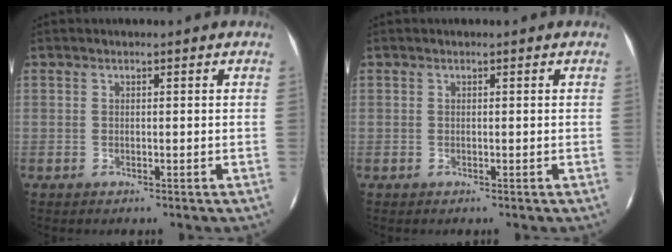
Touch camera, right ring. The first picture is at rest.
{"total": 0.0}